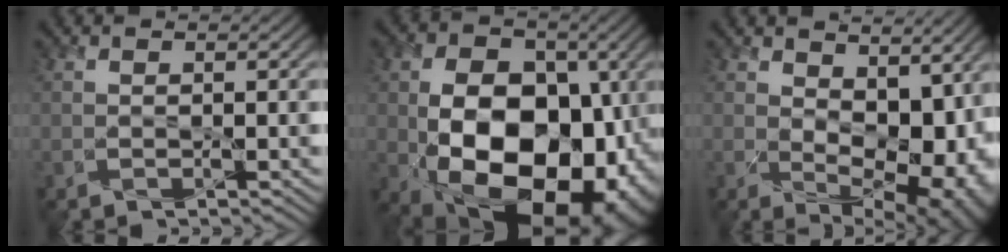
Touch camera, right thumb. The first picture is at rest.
{"total": 18.4, "force": [-3.3, 12.6, 13.0], "torque": [-0.179, -0.027, -0.041]}
{"total": 13.3, "force": [1.5, 8.4, 10.2], "torque": [-0.129, -0.025, 0.068]}